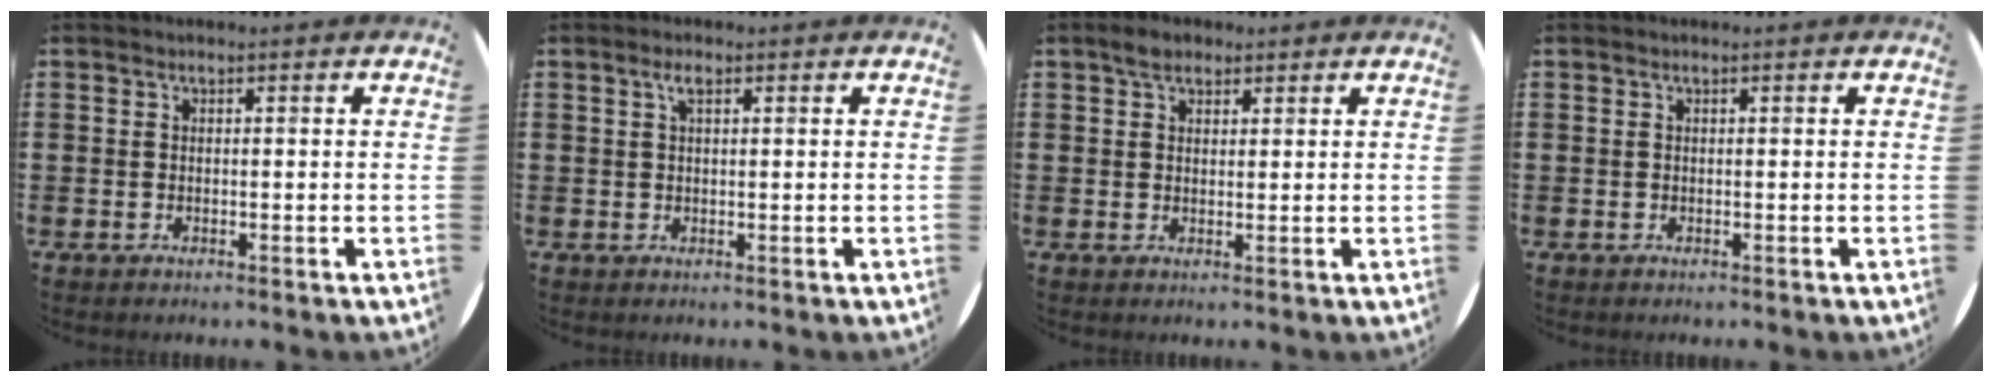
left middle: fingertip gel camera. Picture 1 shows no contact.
{"total": 1.7, "force": [0.8, 0.6, 1.4], "torque": [-0.030, 0.006, 0.013]}
{"total": 2.6, "force": [2.0, 1.4, 0.9], "torque": [-0.003, 0.001, 0.034]}
{"total": 0.0}